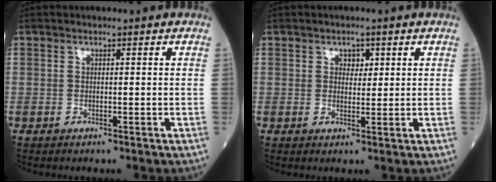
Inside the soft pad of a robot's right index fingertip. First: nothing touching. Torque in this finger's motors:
{"motor_torque": [0.02, 0.03, -0.01, 0.01]}